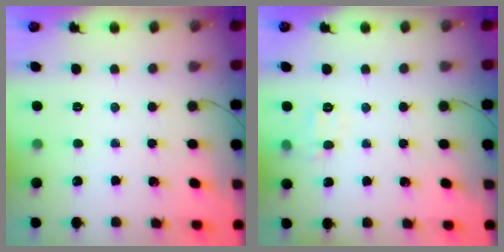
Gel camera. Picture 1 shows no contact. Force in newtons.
{"total": 7.6, "press": 7.5, "slide": 1.0}